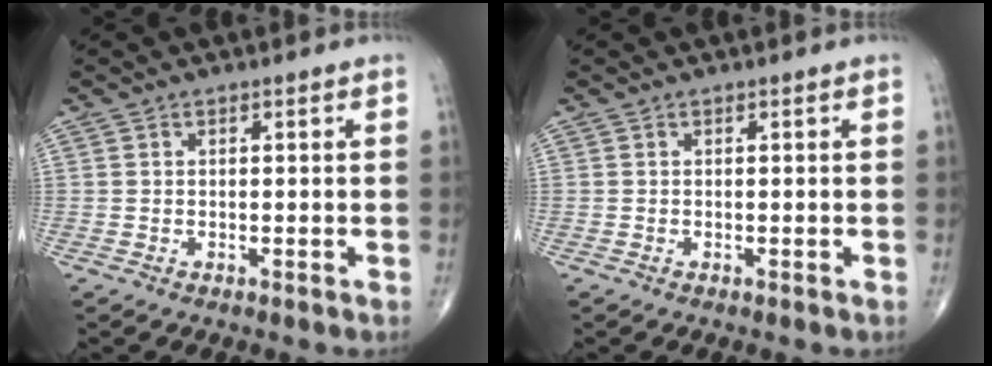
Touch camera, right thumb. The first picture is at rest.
{"total": 0.0}